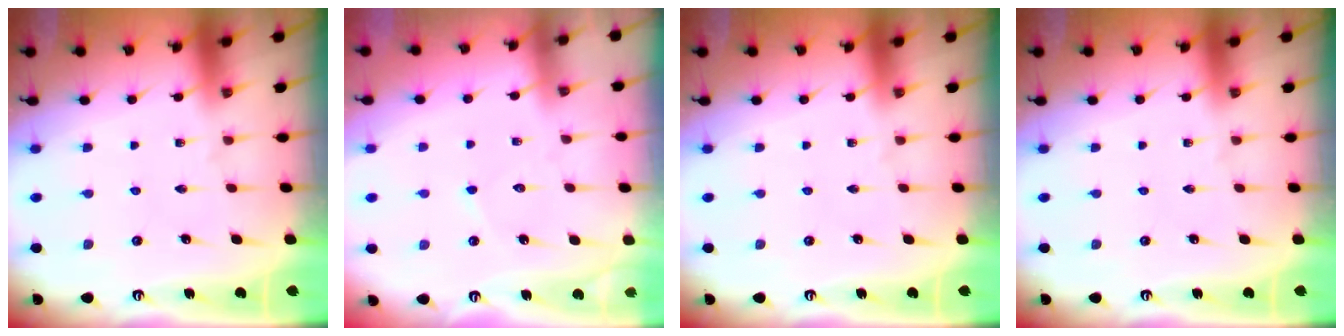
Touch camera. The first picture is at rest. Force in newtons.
{"total": 2.8, "press": 2.8, "slide": 0.2}
{"total": 0.0}
{"total": 0.0}